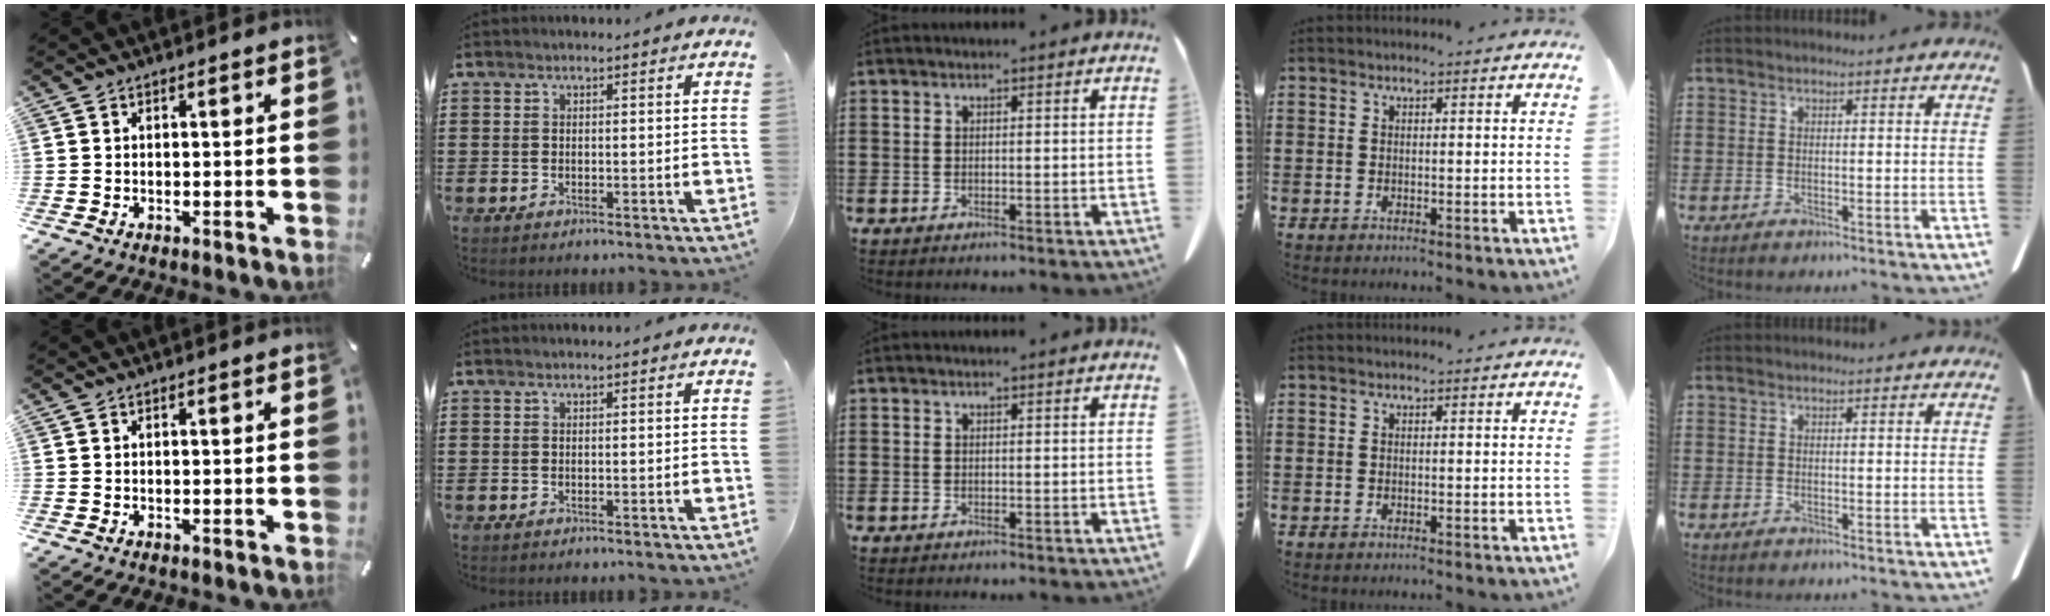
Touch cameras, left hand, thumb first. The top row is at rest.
{}